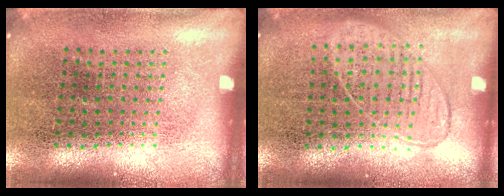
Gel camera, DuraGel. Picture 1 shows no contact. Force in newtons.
{"total": 0.9, "press": 0.8, "slide": 0.4}